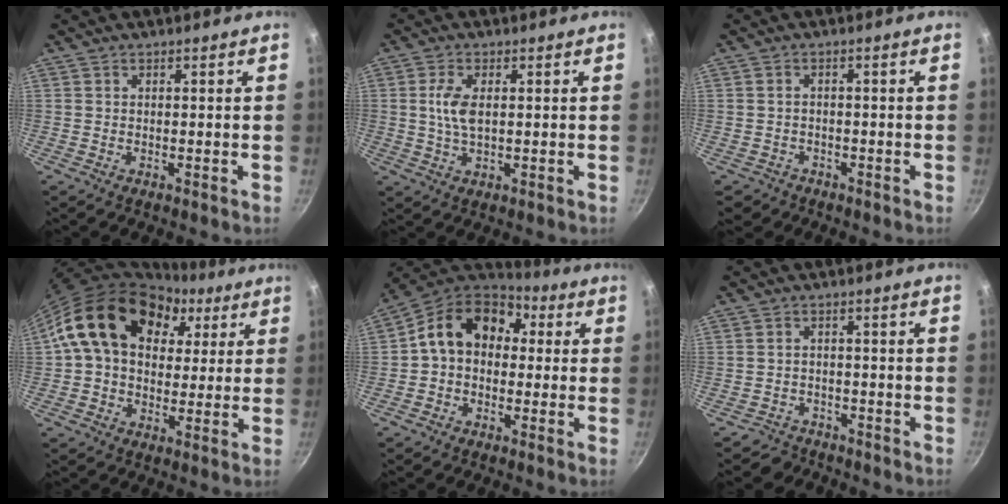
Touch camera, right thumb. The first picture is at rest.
{"total": 5.1, "force": [0.7, 2.4, 4.5], "torque": [-0.092, 0.002, 0.013]}
{"total": 3.3, "force": [-1.7, 2.7, 0.7], "torque": [-0.006, 0.025, -0.020]}
{"total": 18.7, "force": [6.6, 13.3, 11.3], "torque": [-0.167, 0.012, 0.100]}
{"total": 13.9, "force": [2.1, 10.6, 8.8], "torque": [-0.113, 0.035, 0.012]}
{"total": 3.9, "force": [-3.1, 2.4, -0.3], "torque": [0.020, 0.045, -0.051]}